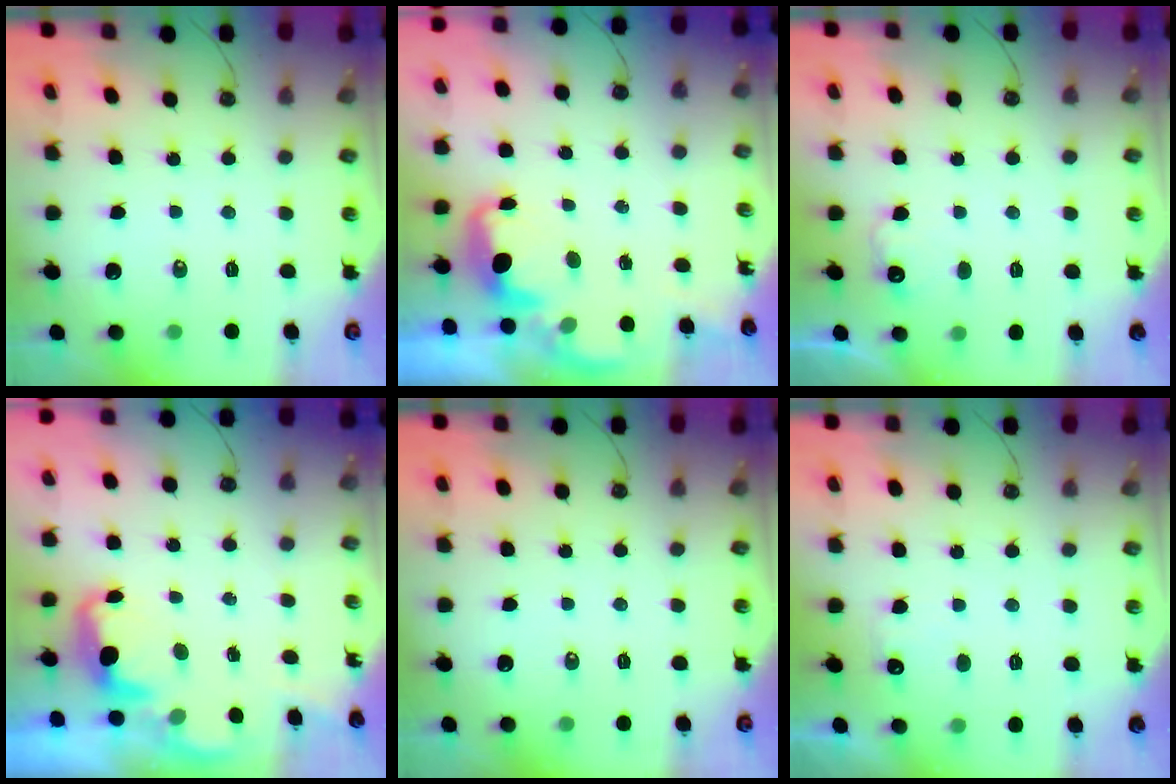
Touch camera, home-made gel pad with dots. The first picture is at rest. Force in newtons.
{"total": 2.1, "press": 2.1, "slide": 0.6}
{"total": 6.1, "press": 5.9, "slide": 1.3}
{"total": 2.2, "press": 2.1, "slide": 0.7}
{"total": 0.0}
{"total": 5.1, "press": 4.9, "slide": 1.3}